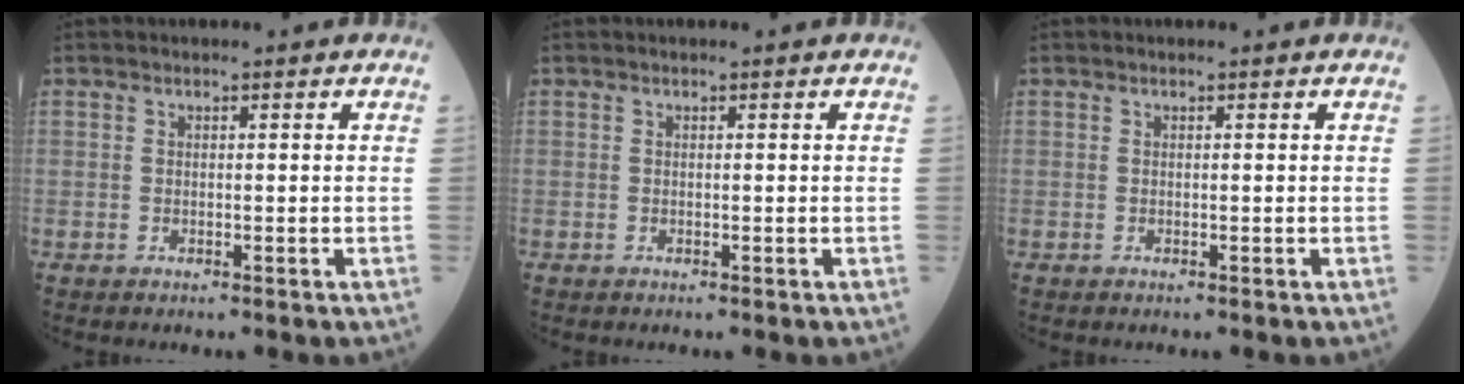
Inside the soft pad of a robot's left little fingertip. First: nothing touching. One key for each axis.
{"total": 0.0}
{"total": 0.0}